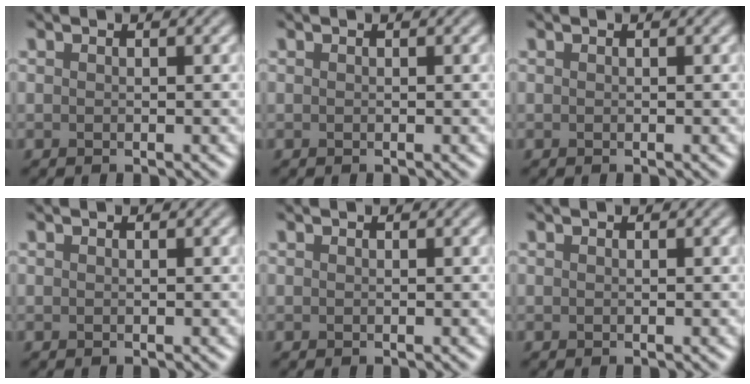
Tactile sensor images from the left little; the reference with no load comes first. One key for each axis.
{"total": 0.0}
{"total": 0.0}
{"total": 0.0}
{"total": 0.0}
{"total": 0.0}